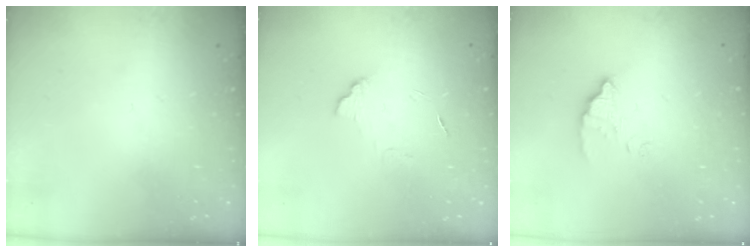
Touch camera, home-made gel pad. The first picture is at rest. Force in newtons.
{"total": 5.7, "press": 5.7, "slide": 0.5}
{"total": 3.8, "press": 3.8, "slide": 0.2}